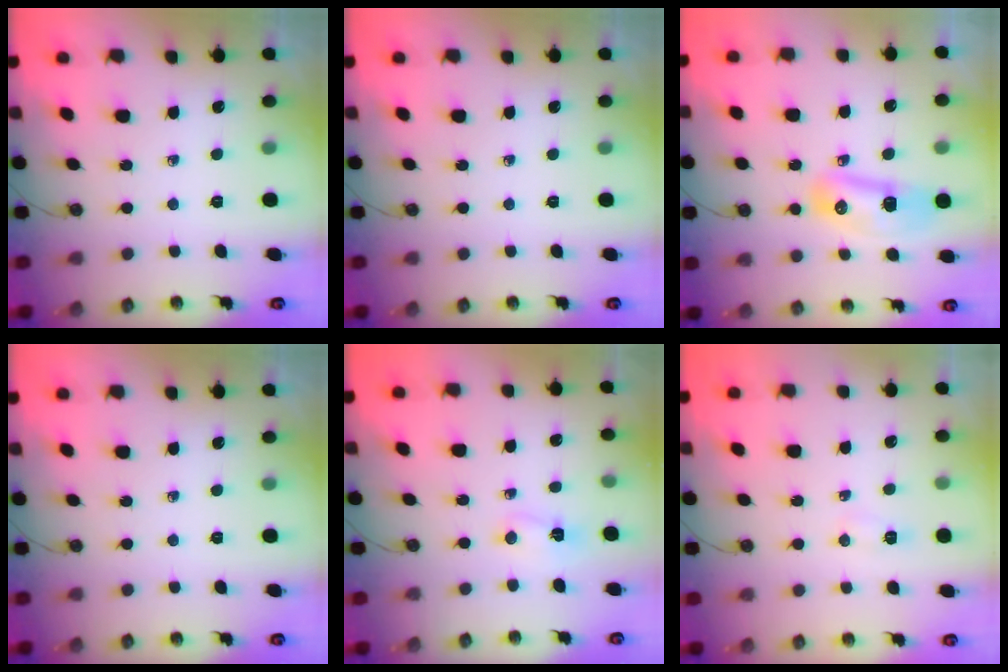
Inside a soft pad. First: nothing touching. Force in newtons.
{"total": 0.0}
{"total": 11.4, "press": 10.6, "slide": 4.2}
{"total": 0.0}
{"total": 2.1, "press": 2.1, "slide": 0.4}
{"total": 22.9, "press": 8.0, "slide": 21.4}